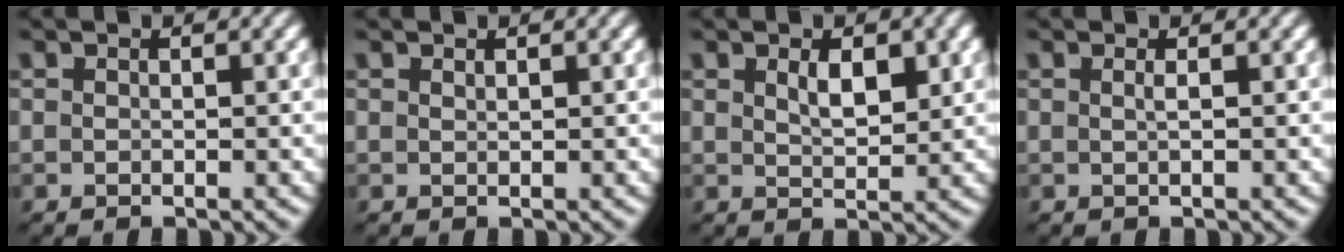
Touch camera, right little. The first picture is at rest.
{"total": 0.8, "force": [0.3, -0.7, -0.1], "torque": [0.008, -0.003, 0.011]}
{"total": 2.2, "force": [0.9, 0.2, 2.0], "torque": [-0.019, -0.008, 0.022]}
{"total": 0.9, "force": [-0.1, -0.7, 0.5], "torque": [-0.009, -0.004, 0.000]}